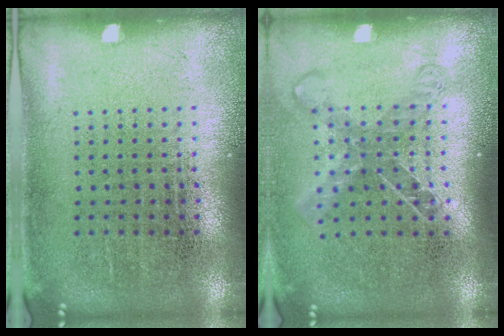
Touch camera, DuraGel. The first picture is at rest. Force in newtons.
{"total": 1.5, "press": 1.2, "slide": 1.0}